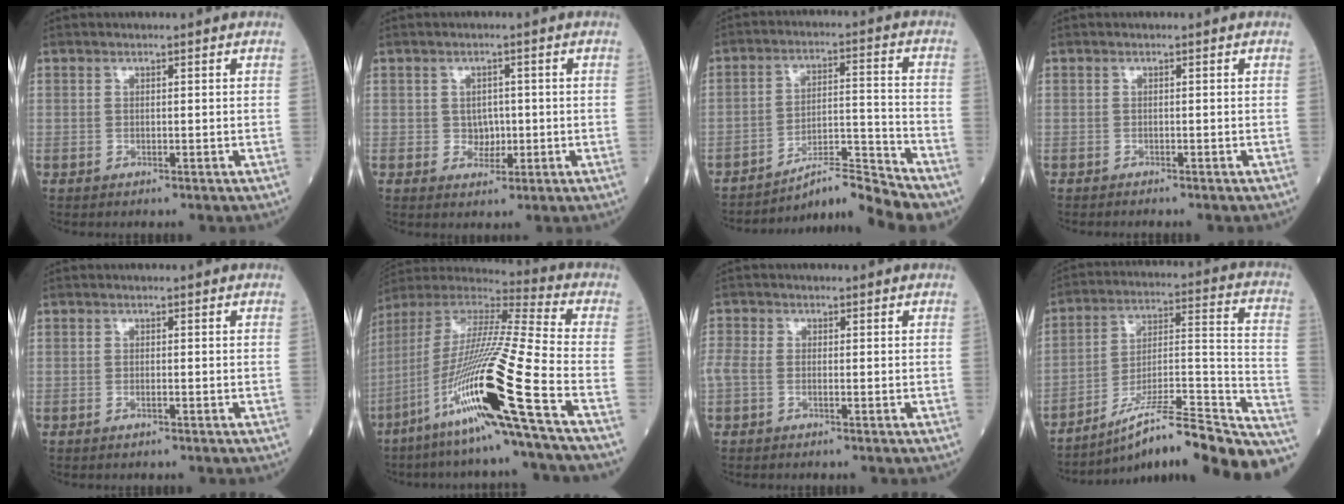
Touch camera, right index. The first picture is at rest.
{"total": 2.7, "force": [-0.1, 2.3, 1.4], "torque": [-0.010, 0.004, 0.002]}
{"total": 9.0, "force": [-8.7, -1.0, 2.0], "torque": [-0.029, 0.030, -0.145]}
{"total": 1.3, "force": [-1.1, 0.0, 0.5], "torque": [-0.007, -0.001, -0.015]}
{"total": 0.8, "force": [-0.4, 0.1, 0.6], "torque": [-0.015, -0.001, -0.007]}
{"total": 22.8, "force": [-10.4, -1.5, 20.2], "torque": [-0.407, -0.042, -0.204]}
{"total": 3.5, "force": [-0.7, 2.0, 2.8], "torque": [-0.082, 0.014, -0.013]}
{"total": 23.8, "force": [-18.8, 2.1, 14.5], "torque": [-0.150, 0.023, -0.289]}